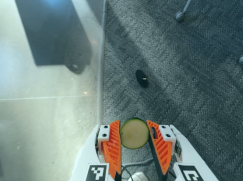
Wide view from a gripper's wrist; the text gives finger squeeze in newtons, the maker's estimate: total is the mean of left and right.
{"total": 12.4, "left": 12.8, "right": 12.1}